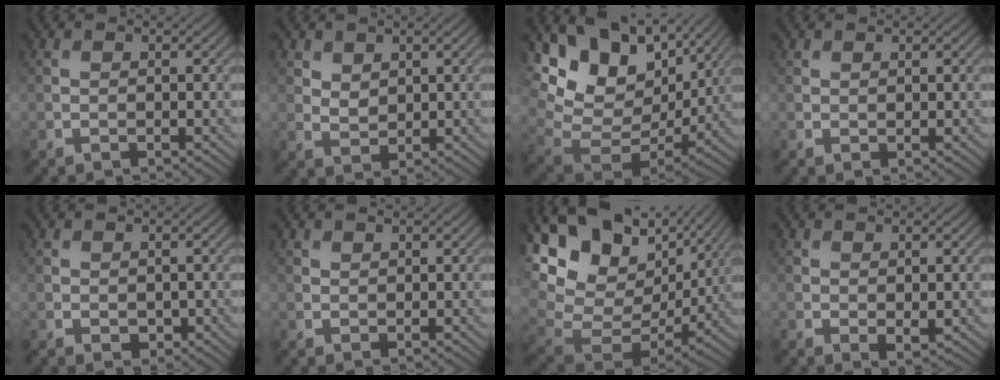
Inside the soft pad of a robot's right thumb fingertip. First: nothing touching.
{"total": 2.5, "force": [1.7, 1.5, 1.0], "torque": [-0.026, -0.004, 0.034]}
{"total": 17.3, "force": [7.2, 11.7, 10.5], "torque": [-0.225, 0.013, 0.160]}
{"total": 0.7, "force": [0.7, 0.3, 0.1], "torque": [-0.002, -0.002, 0.015]}
{"total": 1.0, "force": [0.1, 0.9, 0.6], "torque": [-0.011, -0.006, 0.006]}
{"total": 0.9, "force": [0.8, 0.4, 0.1], "torque": [-0.004, -0.001, 0.018]}
{"total": 19.2, "force": [7.3, 12.7, 12.4], "torque": [-0.280, 0.006, 0.165]}
{"total": 1.4, "force": [0.3, 0.8, 1.2], "torque": [-0.020, -0.008, 0.010]}